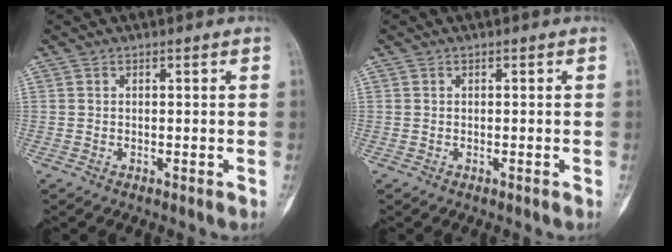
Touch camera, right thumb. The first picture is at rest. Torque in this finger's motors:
{"motor_torque": [-0.17, 0.13, -0.10, 0.05, -0.05]}